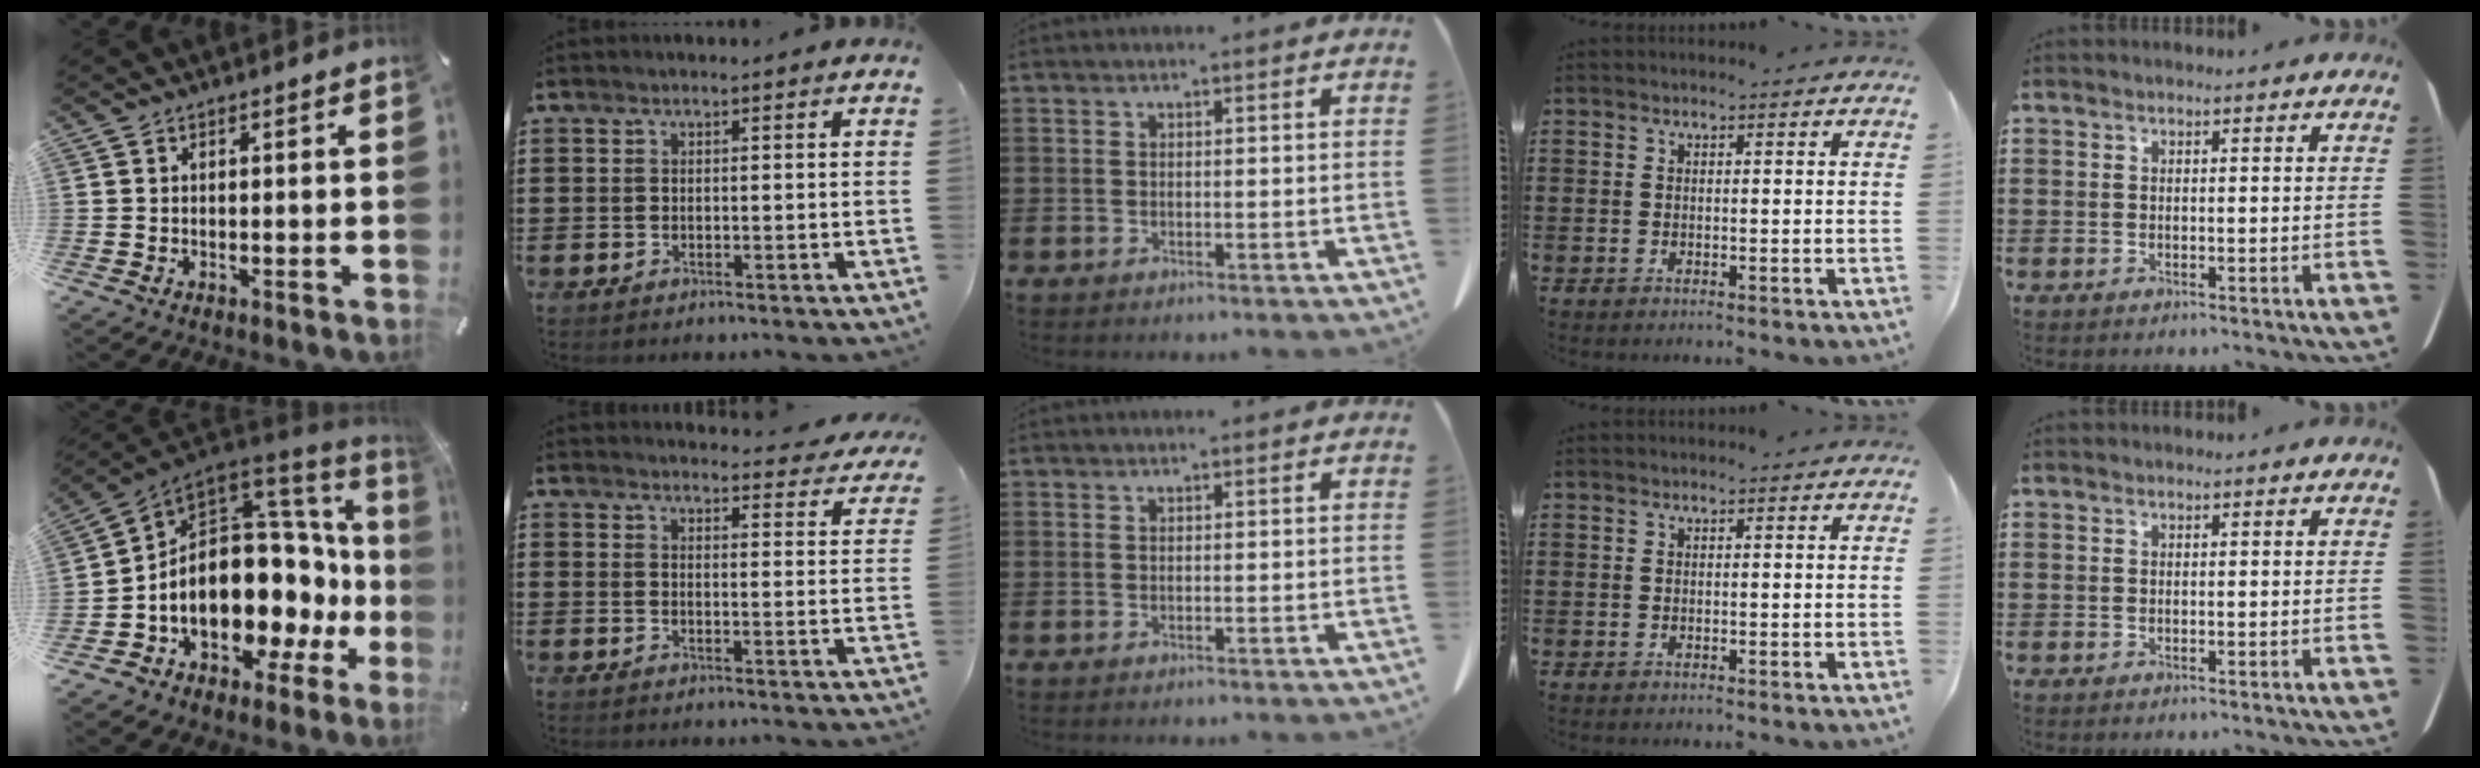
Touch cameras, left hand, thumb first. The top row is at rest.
{"thumb": {"total": 18.2, "force": [-2.5, 12.2, 13.3], "torque": [-0.245, -0.029, -0.032]}, "index": {"total": 3.5, "force": [3.5, 0.2, 0.6], "torque": [-0.019, -0.022, 0.060]}}